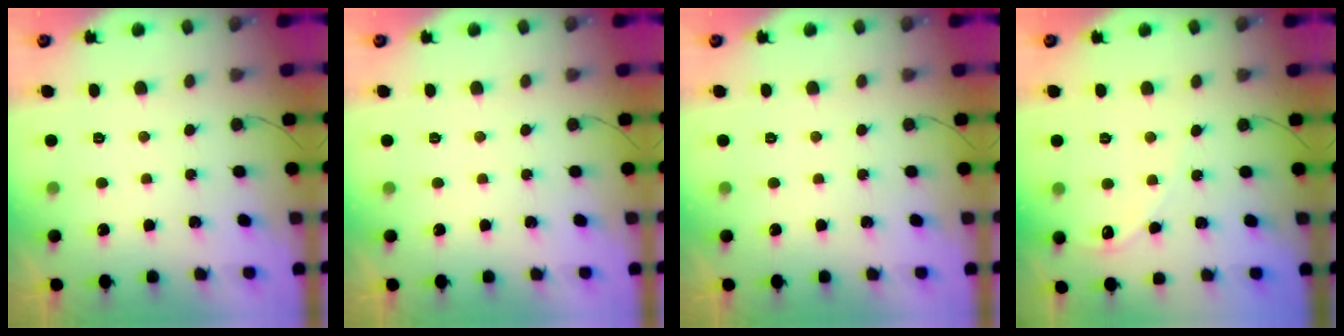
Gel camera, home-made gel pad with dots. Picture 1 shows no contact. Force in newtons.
{"total": 0.0}
{"total": 0.0}
{"total": 4.8, "press": 4.8, "slide": 0.6}